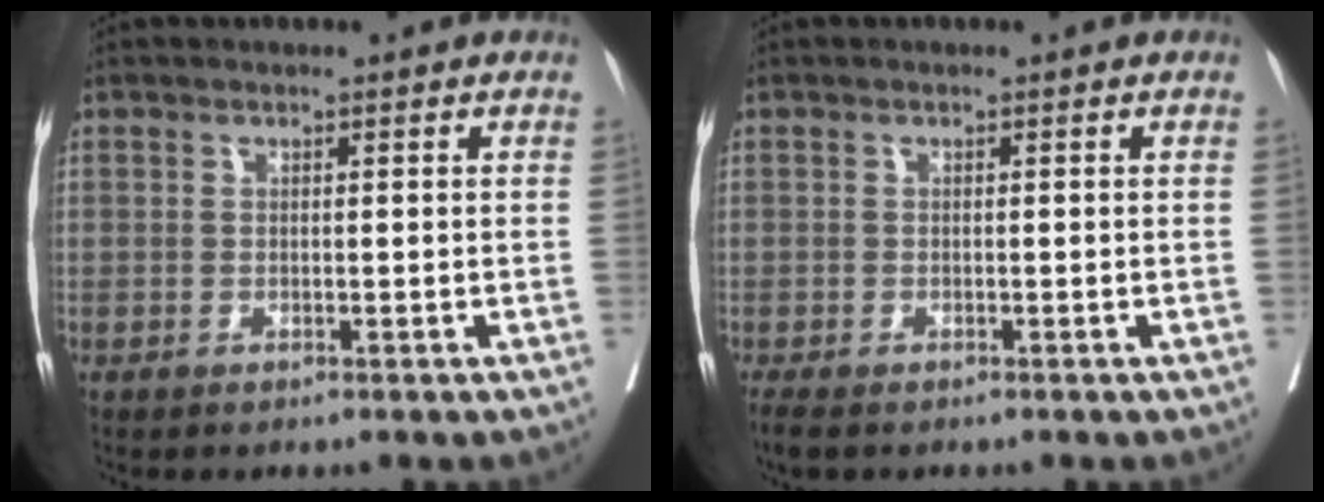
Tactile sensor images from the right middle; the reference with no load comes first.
{"total": 2.8, "force": [-2.2, 0.9, 1.4], "torque": [-0.027, -0.010, -0.033]}